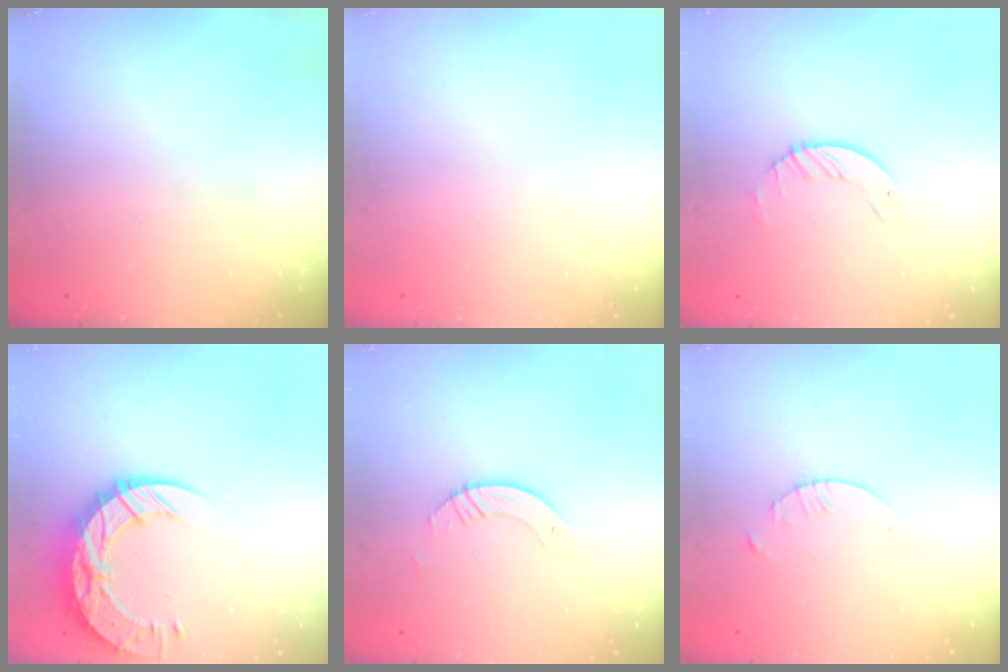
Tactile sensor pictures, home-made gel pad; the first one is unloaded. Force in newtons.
{"total": 0.0}
{"total": 1.6, "press": 1.6, "slide": 0.2}
{"total": 18.1, "press": 18.0, "slide": 1.4}
{"total": 2.2, "press": 2.2, "slide": 0.2}
{"total": 1.7, "press": 1.6, "slide": 0.2}